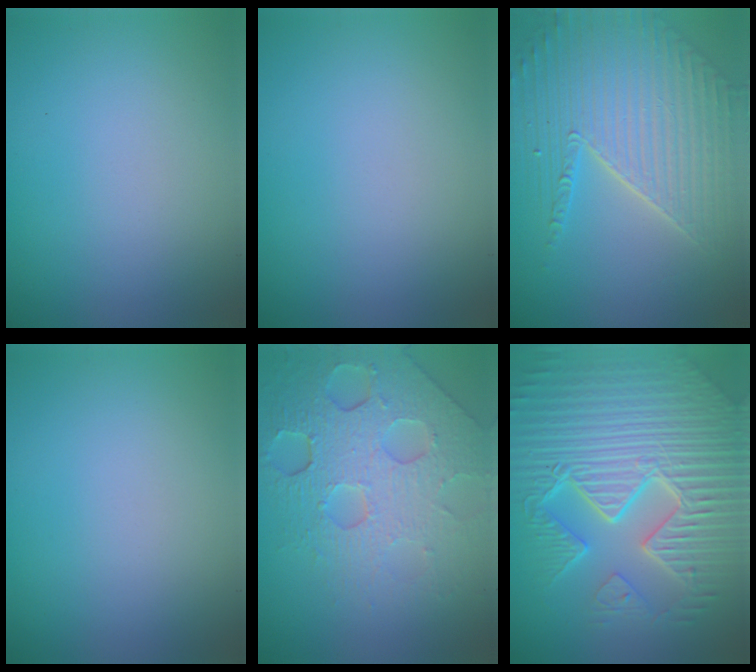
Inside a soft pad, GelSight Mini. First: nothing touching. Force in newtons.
{"total": 0.0}
{"total": 5.2, "press": 4.8, "slide": 2.1}
{"total": 0.0}
{"total": 8.2, "press": 5.4, "slide": 6.1}
{"total": 11.1, "press": 7.2, "slide": 8.5}